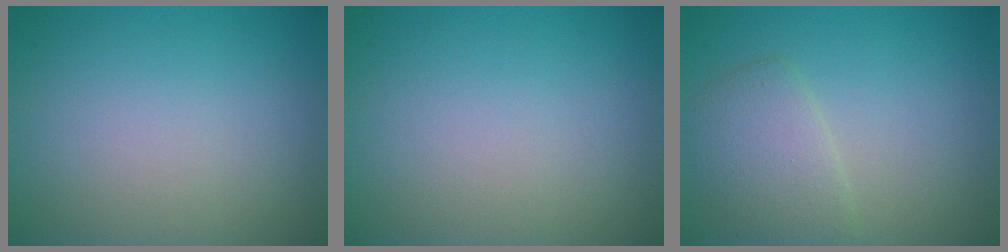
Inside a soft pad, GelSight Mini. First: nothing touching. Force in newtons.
{"total": 0.0}
{"total": 3.2, "press": 3.2, "slide": 0.2}